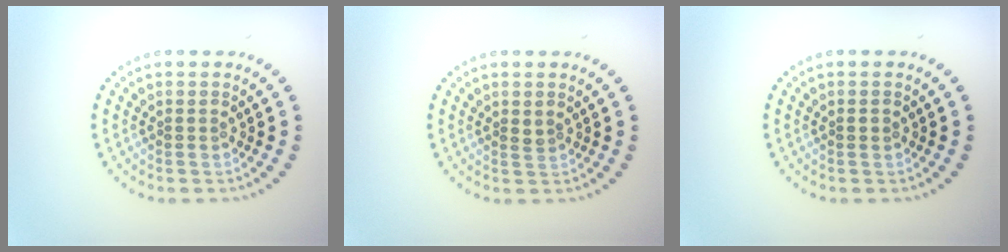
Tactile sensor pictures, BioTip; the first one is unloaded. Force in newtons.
{"total": 0.7, "press": 0.5, "slide": 0.5}
{"total": 0.9, "press": 0.9, "slide": 0.0}